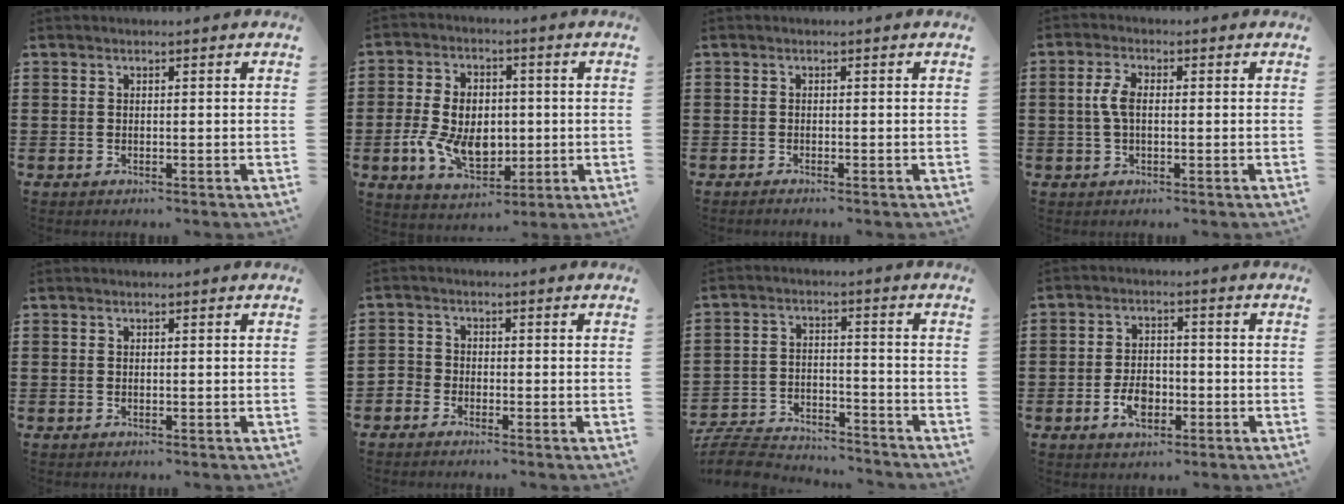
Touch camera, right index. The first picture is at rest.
{"total": 9.4, "force": [-1.0, 6.5, 6.7], "torque": [-0.143, 0.010, -0.019]}
{"total": 0.6, "force": [-0.6, 0.0, 0.1], "torque": [-0.004, -0.001, -0.012]}
{"total": 3.9, "force": [0.1, 1.9, 3.4], "torque": [-0.083, 0.002, -0.005]}
{"total": 0.0}
{"total": 1.9, "force": [-1.6, 1.2, -0.1], "torque": [-0.005, 0.005, -0.037]}
{"total": 6.6, "force": [-6.4, 1.1, 1.1], "torque": [-0.037, 0.009, -0.131]}
{"total": 4.9, "force": [-1.9, 3.0, 3.3], "torque": [-0.074, 0.003, -0.038]}